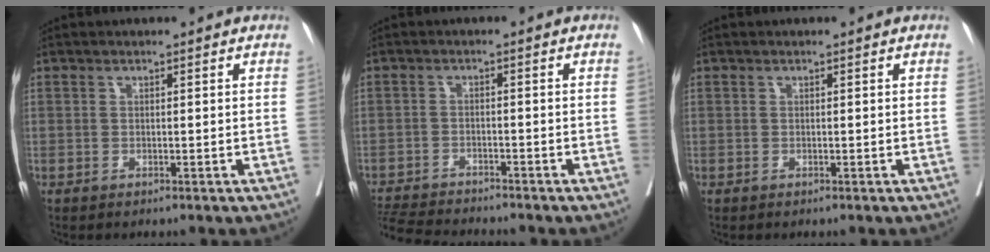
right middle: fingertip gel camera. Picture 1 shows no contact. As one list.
[{"total": 9.1, "force": [-8.8, 0.3, 2.5], "torque": [-0.044, -0.004, -0.147]}, {"total": 0.0}]